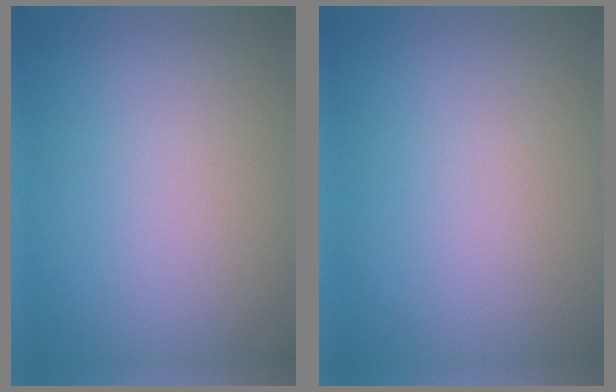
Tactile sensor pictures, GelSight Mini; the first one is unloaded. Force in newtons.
{"total": 0.0}